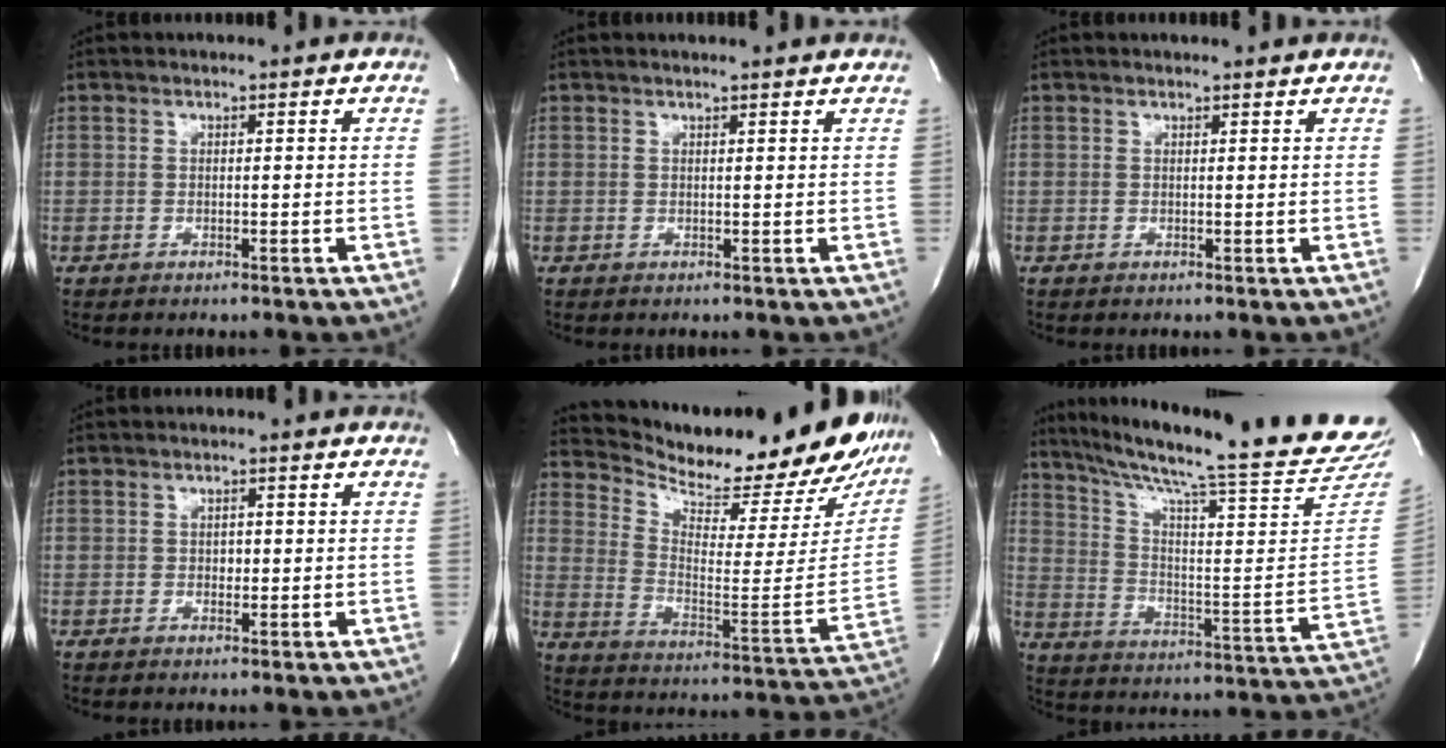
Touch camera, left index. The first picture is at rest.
{"total": 5.3, "force": [5.1, 0.2, 1.6], "torque": [-0.024, 0.015, 0.048]}
{"total": 2.5, "force": [2.5, 0.1, 0.4], "torque": [-0.010, 0.005, 0.024]}
{"total": 0.8, "force": [-0.1, 0.7, 0.5], "torque": [-0.004, 0.000, -0.002]}
{"total": 26.9, "force": [24.5, 4.6, 10.0], "torque": [-0.165, -0.099, 0.324]}
{"total": 26.6, "force": [23.7, -0.1, 12.2], "torque": [-0.195, -0.099, 0.321]}